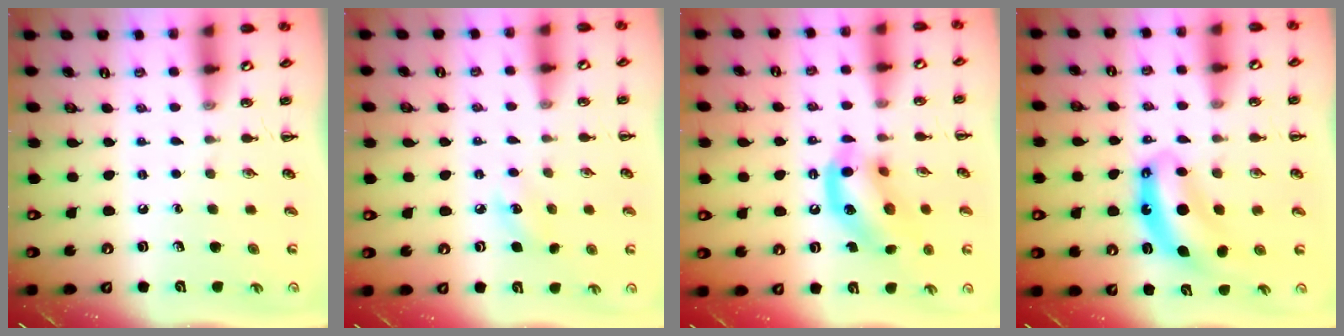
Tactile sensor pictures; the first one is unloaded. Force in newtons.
{"total": 6.3, "press": 6.1, "slide": 1.6}
{"total": 14.5, "press": 14.3, "slide": 2.7}
{"total": 8.3, "press": 8.1, "slide": 1.7}